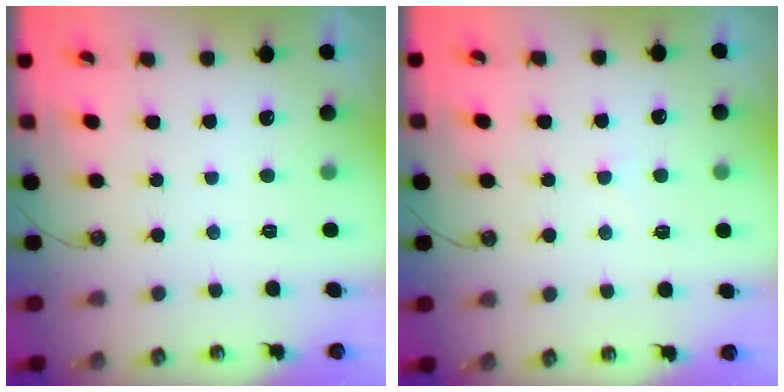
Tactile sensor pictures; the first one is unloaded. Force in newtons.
{"total": 5.4, "press": 5.4, "slide": 0.6}